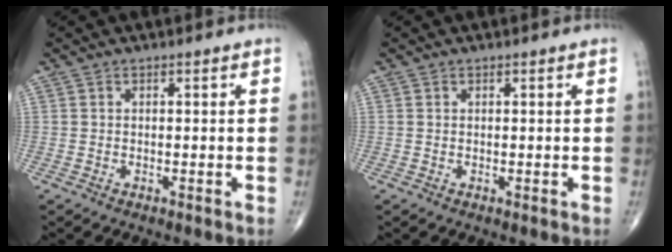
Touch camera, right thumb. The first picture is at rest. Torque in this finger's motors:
{"motor_torque": [0.24, 0.19, 0.15, 0.14, 0.00]}